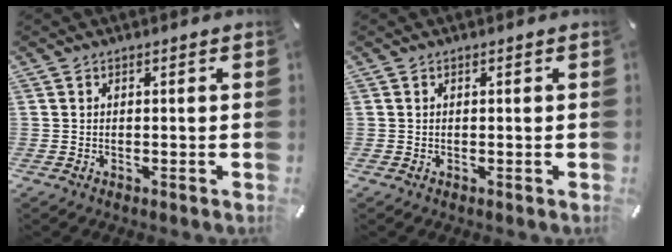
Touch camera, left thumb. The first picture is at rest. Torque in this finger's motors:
{"motor_torque": [-0.01, 0.30, -0.02, 0.13, -0.01]}